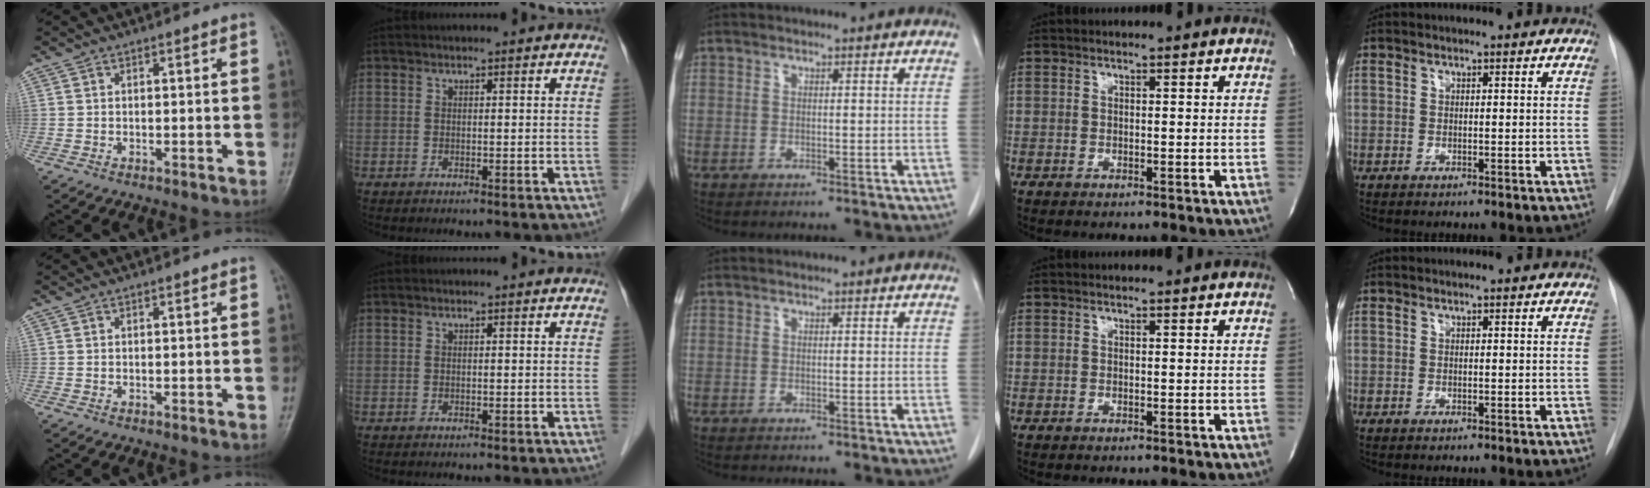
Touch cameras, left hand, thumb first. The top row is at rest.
{}